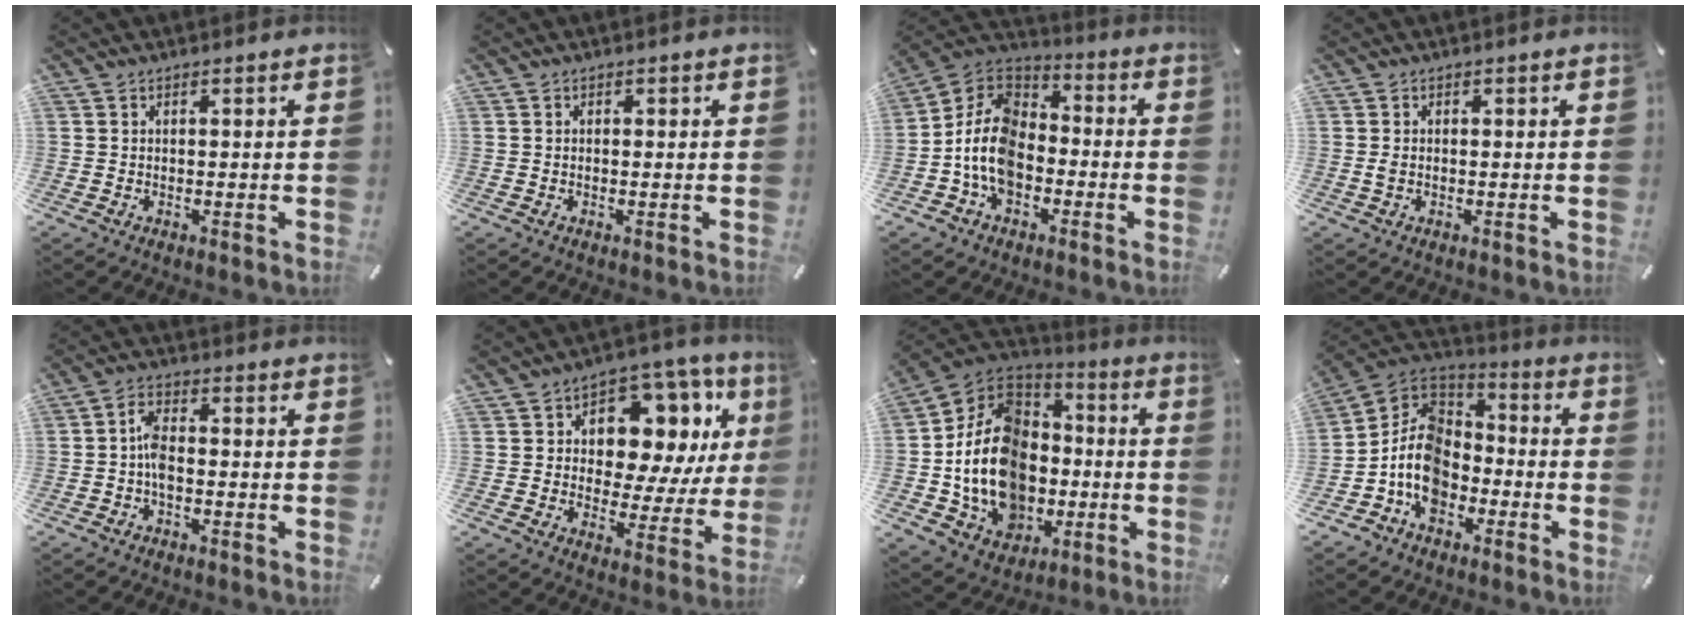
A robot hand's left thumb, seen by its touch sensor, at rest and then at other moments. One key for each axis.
{"total": 0.5, "fx": -0.1, "fy": 0.4, "fz": 0.3, "tx": -0.006, "ty": 0.001, "tz": -0.003}
{"total": 12.2, "fx": -4.6, "fy": 9.0, "fz": 6.8, "tx": -0.167, "ty": 0.024, "tz": -0.093}
{"total": 1.4, "fx": -0.1, "fy": 0.9, "fz": 1.0, "tx": -0.021, "ty": 0.002, "tz": -0.003}
{"total": 5.2, "fx": -1.3, "fy": 2.8, "fz": 4.2, "tx": -0.085, "ty": 0.008, "tz": -0.025}
{"total": 13.8, "fx": 5.6, "fy": 9.3, "fz": 8.5, "tx": -0.111, "ty": -0.048, "tz": 0.097}
{"total": 19.8, "fx": -4.0, "fy": 16.2, "fz": 10.6, "tx": -0.219, "ty": 0.015, "tz": -0.059}
{"total": 12.2, "fx": -5.2, "fy": 9.5, "fz": 5.7, "tx": -0.147, "ty": 0.017, "tz": -0.101}